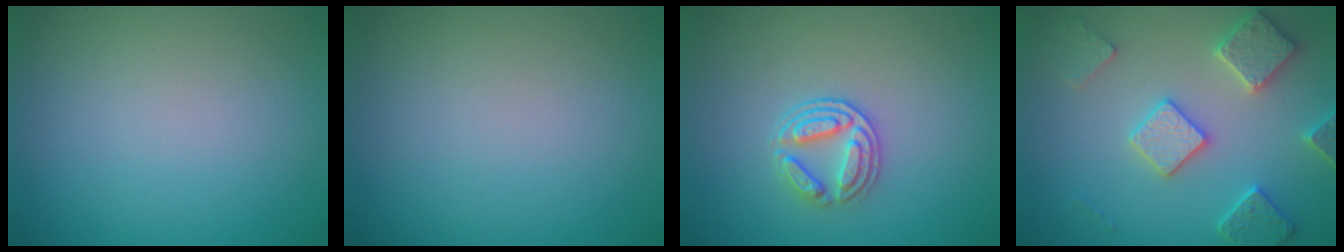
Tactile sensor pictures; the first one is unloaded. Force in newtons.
{"total": 0.0}
{"total": 3.0, "press": 2.7, "slide": 1.2}
{"total": 4.2, "press": 4.1, "slide": 1.1}